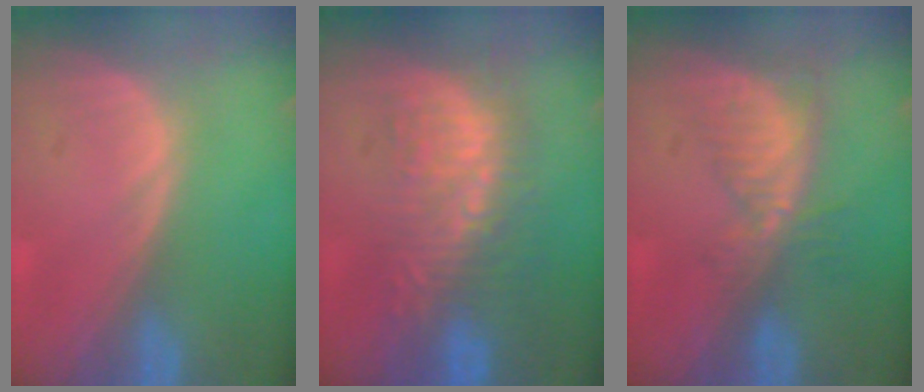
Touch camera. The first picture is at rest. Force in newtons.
{"total": 8.9, "press": 8.6, "slide": 2.2}
{"total": 5.3, "press": 4.7, "slide": 2.5}